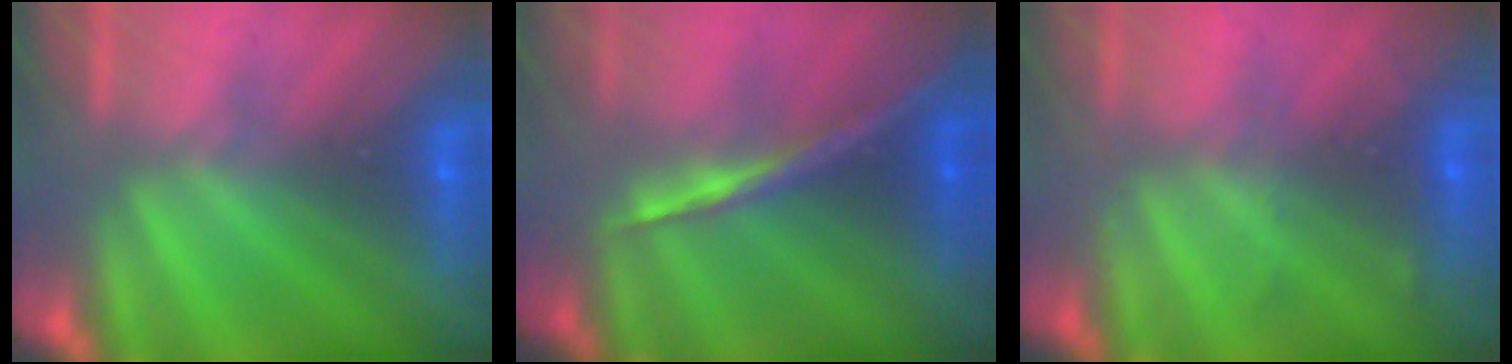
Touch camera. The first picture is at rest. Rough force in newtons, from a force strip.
{"total": 1.7}
{"total": 2.3}